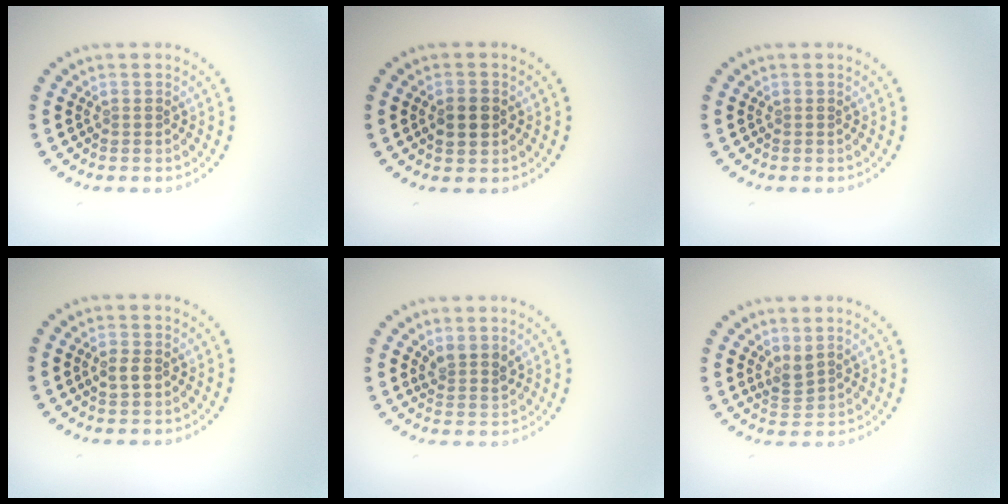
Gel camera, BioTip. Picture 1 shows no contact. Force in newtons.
{"total": 2.5, "press": 2.4, "slide": 0.2}
{"total": 0.0}
{"total": 1.3, "press": 1.3, "slide": 0.1}
{"total": 1.9, "press": 1.6, "slide": 1.1}
{"total": 1.5, "press": 1.3, "slide": 0.9}